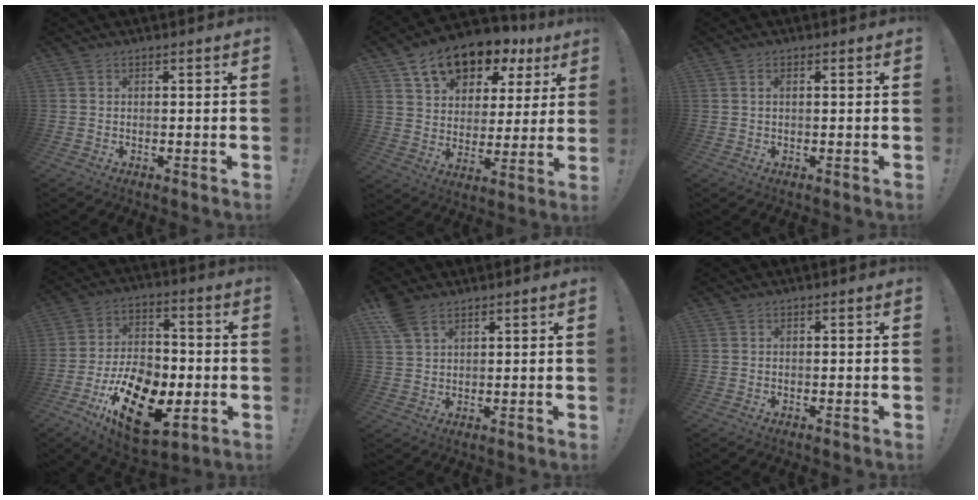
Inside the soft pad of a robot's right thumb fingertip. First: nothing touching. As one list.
[{"total": 14.3, "force": [9.8, 8.2, 6.3], "torque": [-0.092, -0.067, 0.175]}, {"total": 1.0, "force": [0.3, 0.3, 0.9], "torque": [-0.012, 0.000, 0.003]}, {"total": 21.7, "force": [-9.1, 12.6, 15.2], "torque": [-0.250, 0.058, -0.142]}, {"total": 6.6, "force": [4.3, 3.7, 3.4], "torque": [-0.059, -0.015, 0.087]}, {"total": 0.0}]